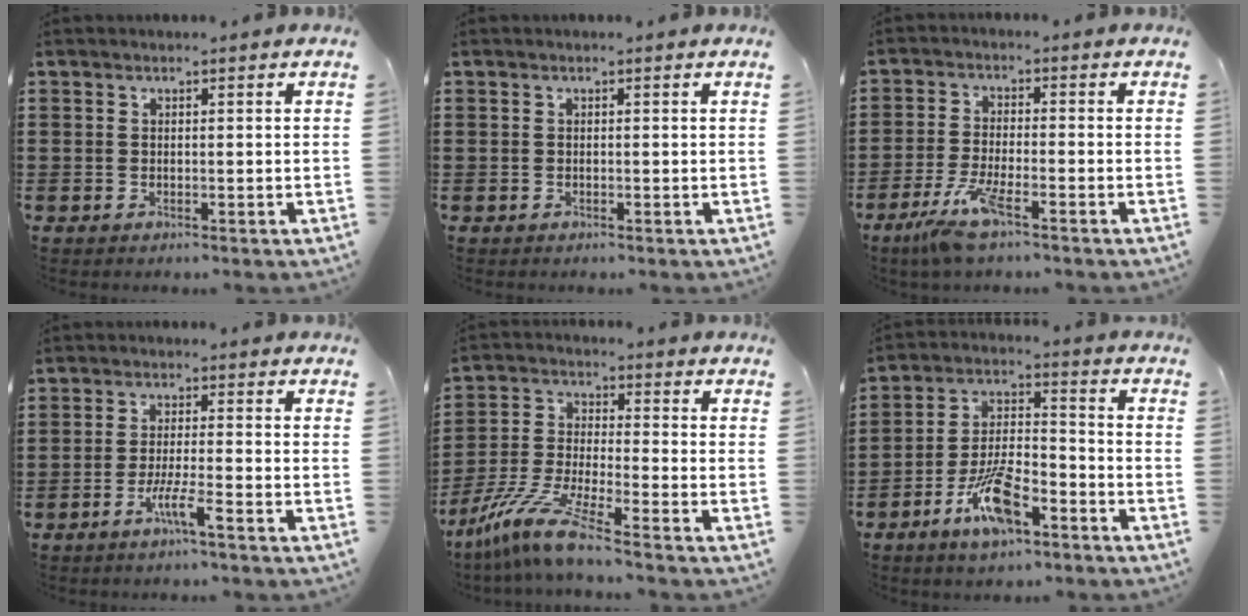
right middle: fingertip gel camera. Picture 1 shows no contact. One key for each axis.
{"total": 0.0}
{"total": 6.4, "fx": -4.3, "fy": 0.8, "fz": 4.7, "tx": -0.107, "ty": -0.017, "tz": -0.081}
{"total": 4.2, "fx": -2.6, "fy": 0.1, "fz": 3.3, "tx": -0.060, "ty": -0.003, "tz": -0.048}
{"total": 9.2, "fx": -7.2, "fy": 0.2, "fz": 5.6, "tx": -0.135, "ty": -0.010, "tz": -0.151}
{"total": 9.4, "fx": -5.2, "fy": 3.4, "fz": 7.1, "tx": -0.156, "ty": 0.003, "tz": -0.097}